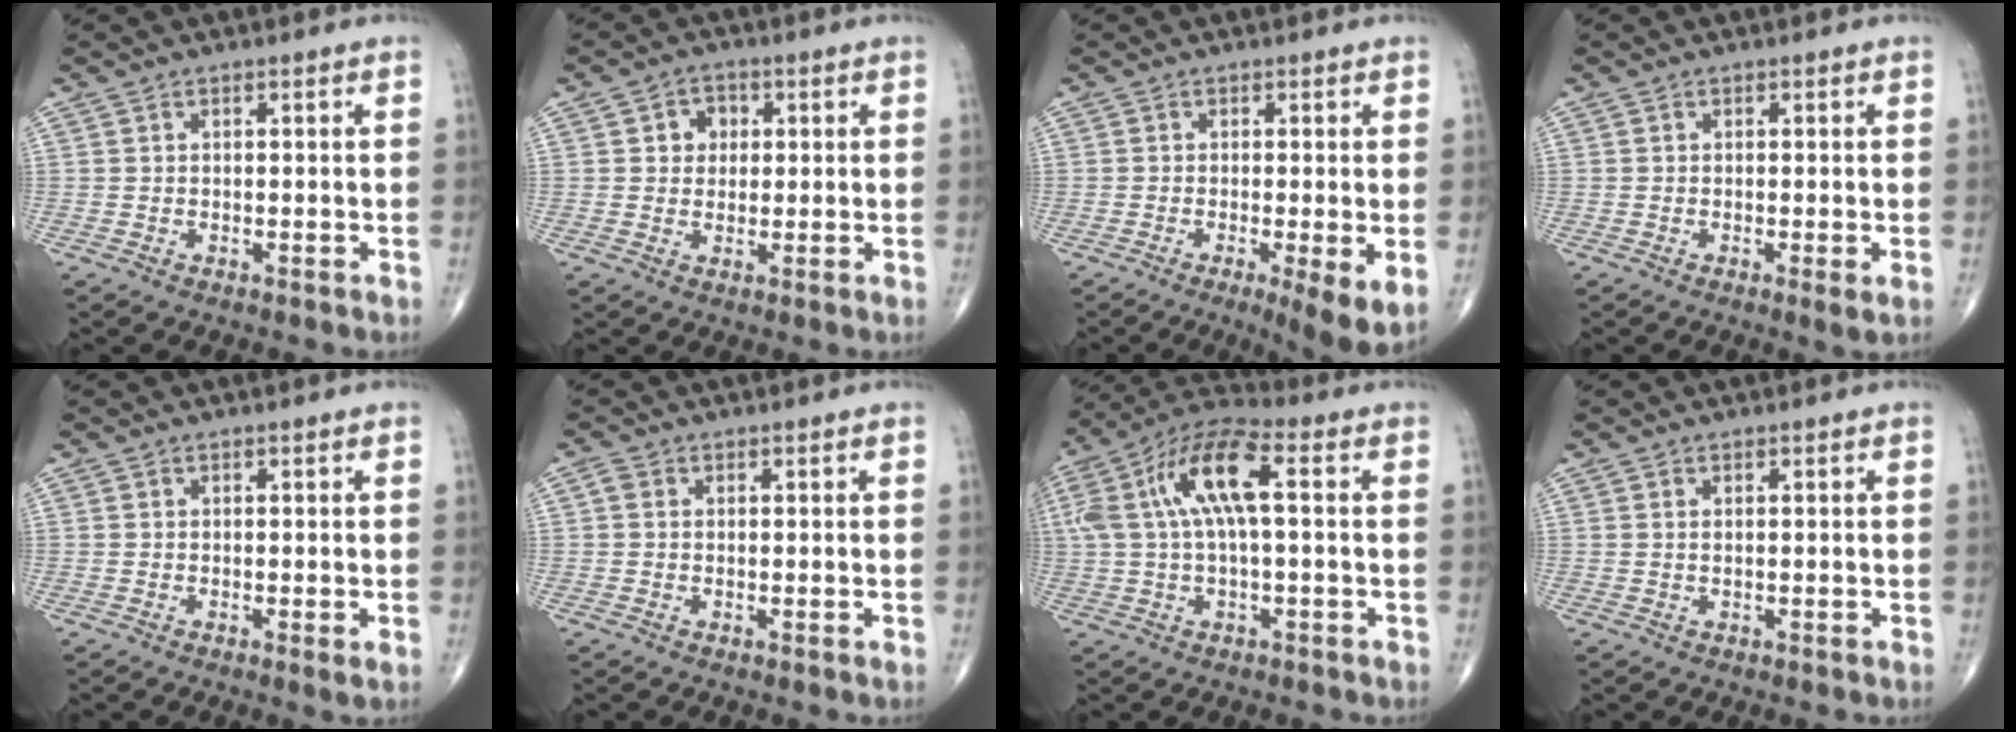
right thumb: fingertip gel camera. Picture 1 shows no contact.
{"total": 4.2, "force": [0.9, 3.6, 1.9], "torque": [-0.001, 0.003, 0.010]}
{"total": 6.6, "force": [-1.6, 1.3, 6.3], "torque": [-0.102, -0.021, -0.028]}
{"total": 1.6, "force": [-0.3, 0.2, 1.6], "torque": [-0.034, -0.009, -0.009]}
{"total": 1.0, "force": [-0.1, 0.1, 1.0], "torque": [-0.018, -0.005, -0.004]}
{"total": 1.3, "force": [0.2, 1.1, 0.7], "torque": [-0.011, 0.004, 0.001]}
{"total": 14.9, "force": [2.5, 5.4, 13.6], "torque": [-0.288, 0.045, 0.041]}
{"total": 0.0}